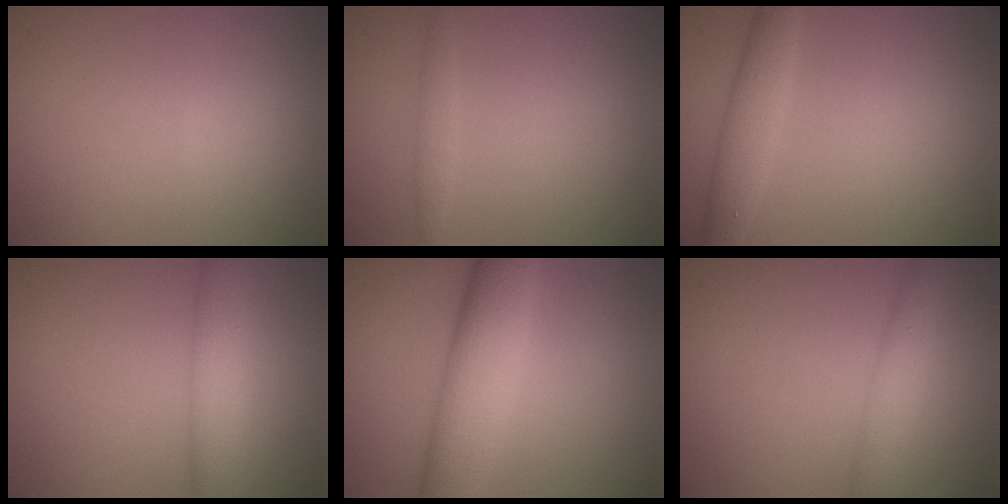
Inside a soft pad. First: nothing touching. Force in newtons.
{"total": 1.1, "press": 1.1, "slide": 0.0}
{"total": 2.9, "press": 2.9, "slide": 0.2}
{"total": 3.7, "press": 3.6, "slide": 0.2}
{"total": 7.8, "press": 7.8, "slide": 0.3}
{"total": 2.8, "press": 2.8, "slide": 0.1}